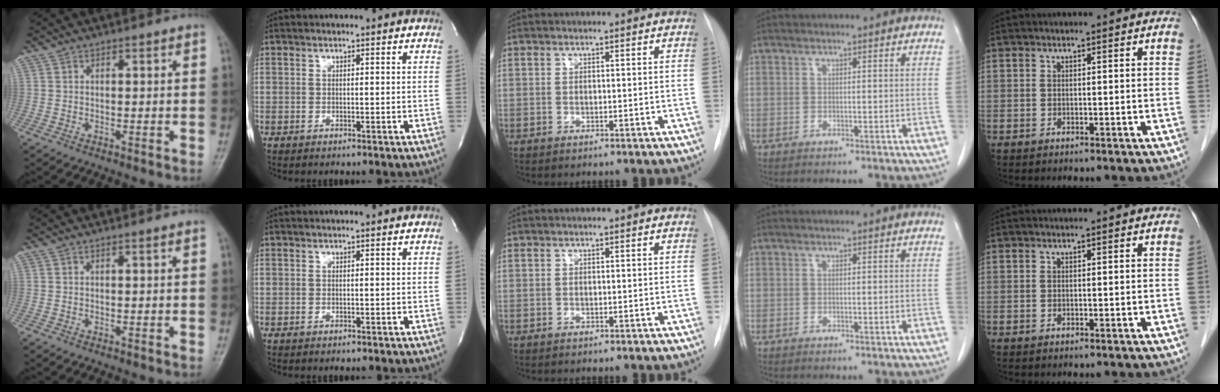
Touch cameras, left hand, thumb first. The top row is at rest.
{}